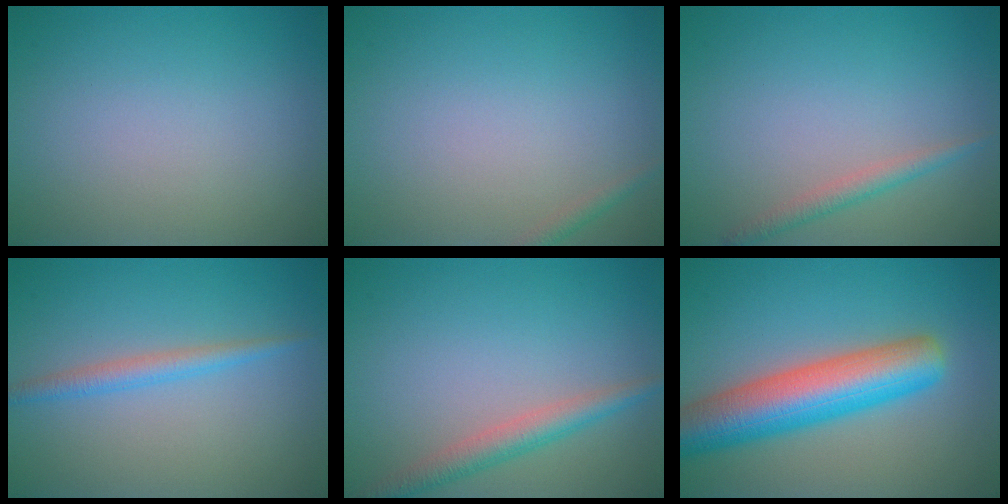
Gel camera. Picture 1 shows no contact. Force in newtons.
{"total": 0.8, "press": 0.8, "slide": 0.1}
{"total": 1.6, "press": 1.6, "slide": 0.1}
{"total": 1.9, "press": 1.9, "slide": 0.1}
{"total": 2.9, "press": 2.9, "slide": 0.2}
{"total": 8.6, "press": 8.6, "slide": 0.2}